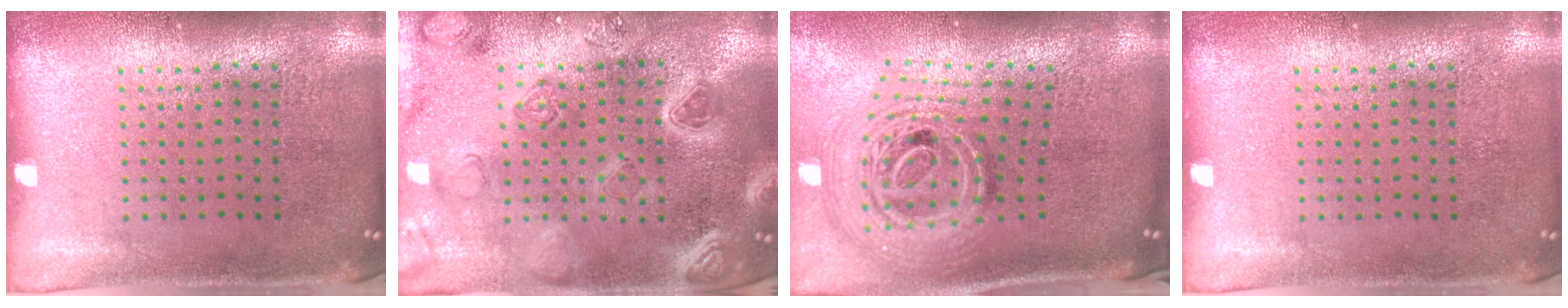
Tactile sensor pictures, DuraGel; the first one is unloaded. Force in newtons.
{"total": 2.5, "press": 2.5, "slide": 0.3}
{"total": 2.6, "press": 1.8, "slide": 1.9}
{"total": 0.0}